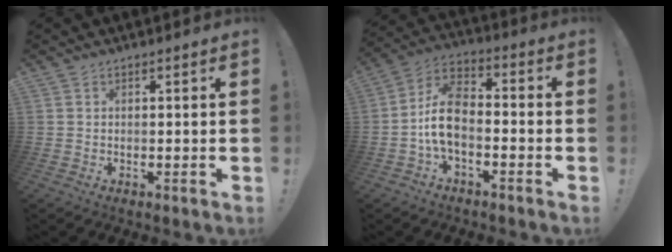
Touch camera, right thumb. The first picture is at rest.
{"total": 10.6, "force": [-3.0, 6.0, 8.2], "torque": [-0.165, 0.009, -0.055]}